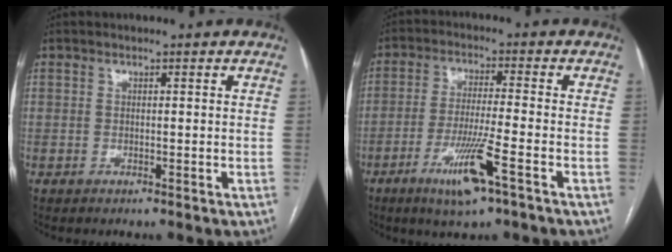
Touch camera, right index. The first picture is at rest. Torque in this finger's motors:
{"motor_torque": [0.48, -0.14, 0.16, 0.13]}